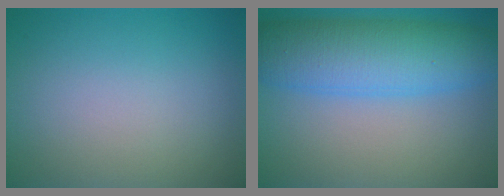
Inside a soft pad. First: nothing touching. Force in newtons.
{"total": 8.9, "press": 8.9, "slide": 0.3}